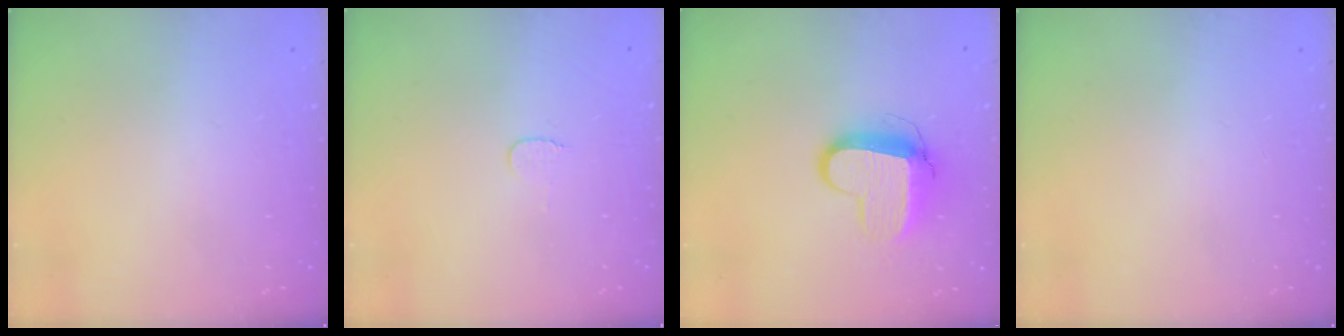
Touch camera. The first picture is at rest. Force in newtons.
{"total": 3.5, "press": 3.5, "slide": 0.4}
{"total": 11.1, "press": 11.0, "slide": 1.0}
{"total": 0.0}